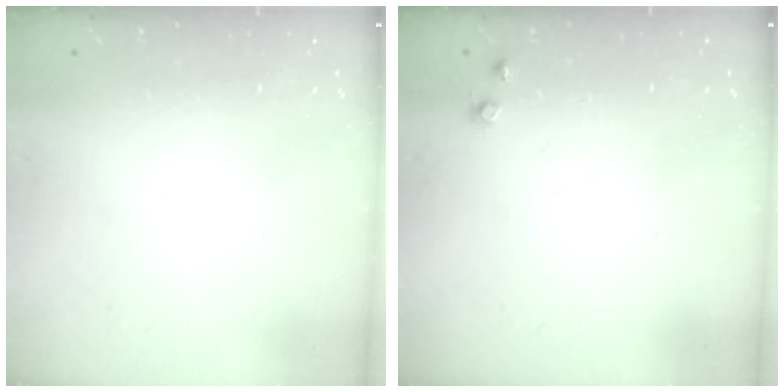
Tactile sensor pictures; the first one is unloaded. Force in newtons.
{"total": 4.8, "press": 4.8, "slide": 0.7}